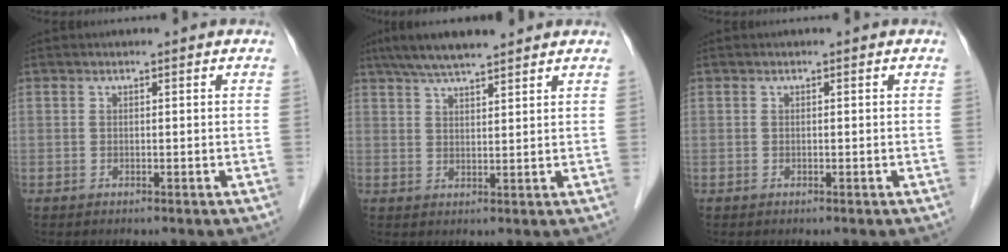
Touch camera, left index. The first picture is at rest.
{"total": 8.4, "force": [7.0, 0.9, 4.6], "torque": [-0.075, 0.032, 0.115]}
{"total": 0.0}